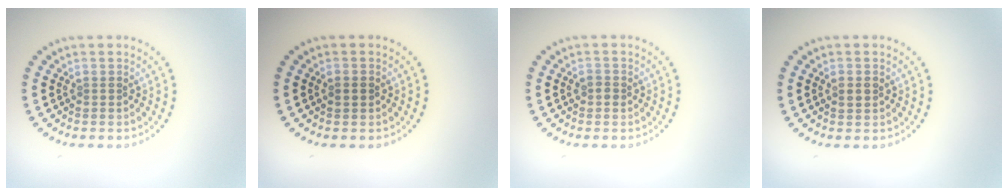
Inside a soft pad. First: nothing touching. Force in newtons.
{"total": 1.1, "press": 1.1, "slide": 0.2}
{"total": 0.9, "press": 0.9, "slide": 0.2}
{"total": 1.0, "press": 1.0, "slide": 0.1}